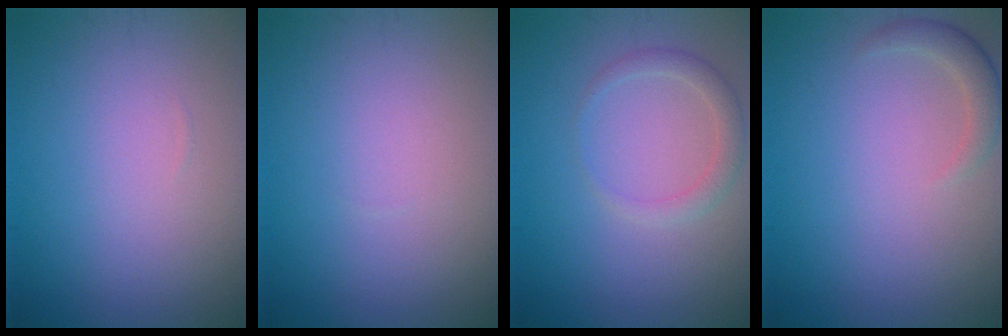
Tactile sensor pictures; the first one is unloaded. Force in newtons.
{"total": 0.0}
{"total": 1.9, "press": 1.9, "slide": 0.1}
{"total": 1.9, "press": 1.9, "slide": 0.3}